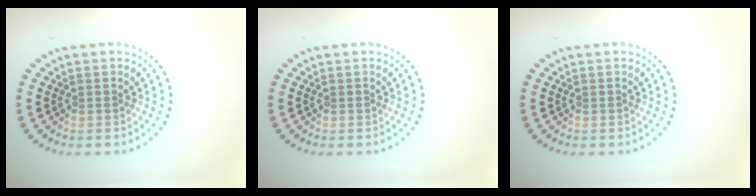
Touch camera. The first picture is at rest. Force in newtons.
{"total": 0.0}
{"total": 0.0}